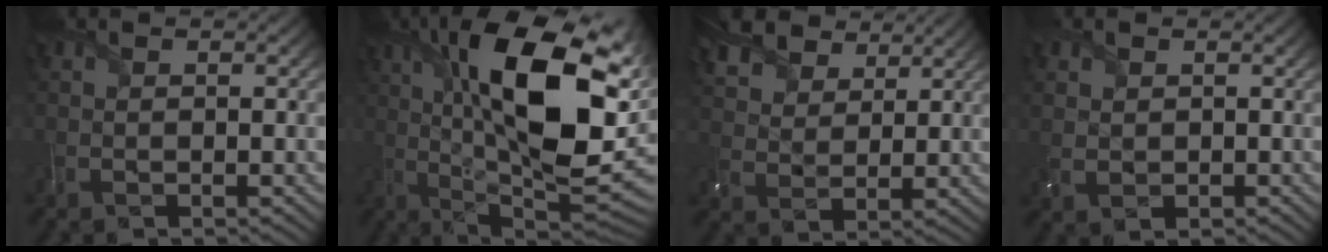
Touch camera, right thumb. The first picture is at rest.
{"total": 18.0, "force": [4.2, 6.4, 16.3], "torque": [-0.276, 0.032, 0.067]}
{"total": 8.1, "force": [5.8, 4.1, 3.7], "torque": [-0.112, 0.020, 0.105]}
{"total": 2.0, "force": [0.7, 1.6, 1.0], "torque": [-0.028, -0.004, 0.017]}